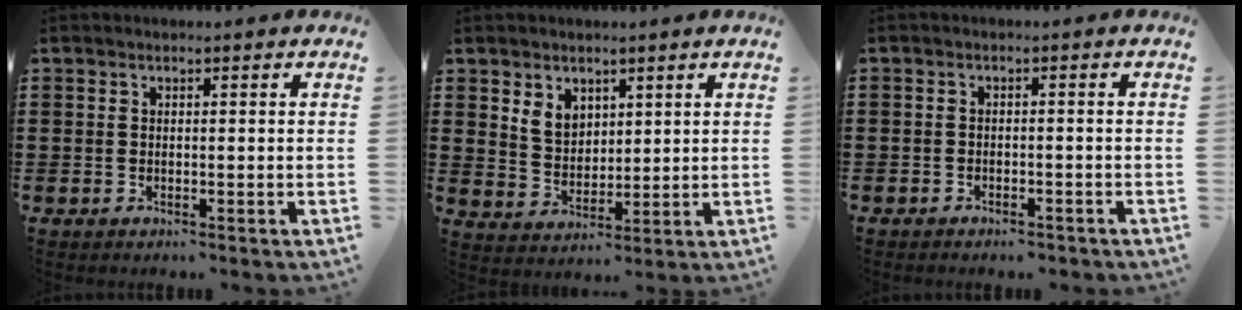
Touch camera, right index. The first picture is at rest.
{"total": 4.8, "force": [2.8, 3.6, 1.5], "torque": [-0.046, 0.011, 0.053]}
{"total": 1.5, "force": [-1.5, 0.3, 0.0], "torque": [-0.005, 0.002, -0.034]}